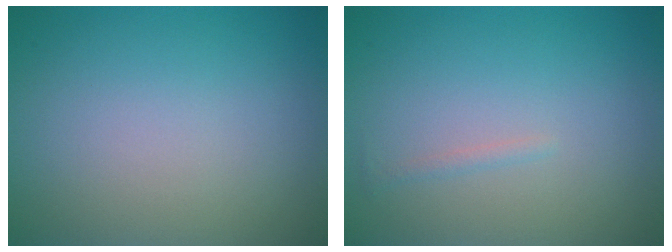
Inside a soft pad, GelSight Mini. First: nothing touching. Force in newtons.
{"total": 0.6, "press": 0.6, "slide": 0.0}